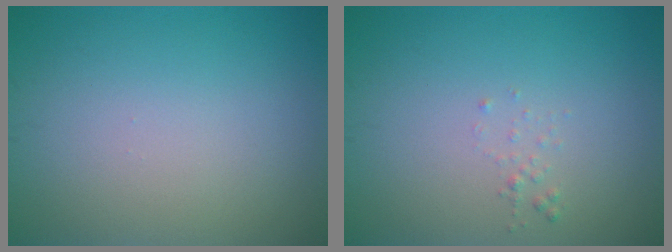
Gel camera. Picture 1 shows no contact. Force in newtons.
{"total": 0.6, "press": 0.6, "slide": 0.1}